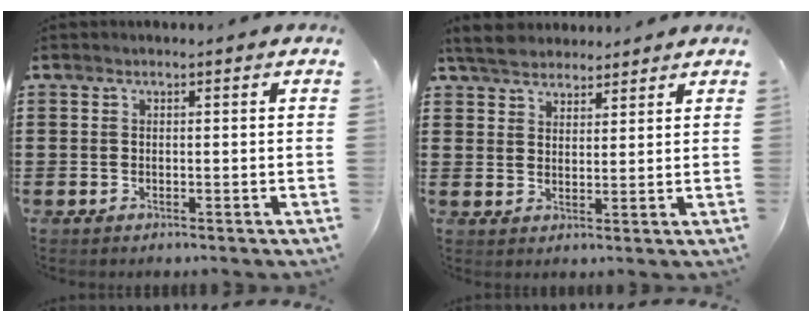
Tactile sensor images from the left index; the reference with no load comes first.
{"total": 4.4, "force": [4.0, 1.5, 0.9], "torque": [-0.032, -0.003, 0.076]}